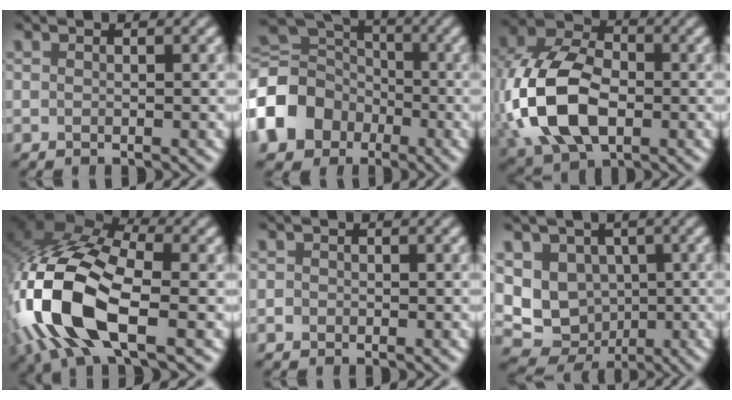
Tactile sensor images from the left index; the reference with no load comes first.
{"total": 12.1, "force": [-4.0, 10.0, 5.5], "torque": [-0.149, -0.015, -0.094]}
{"total": 12.4, "force": [-2.3, 8.2, 9.1], "torque": [-0.219, -0.009, -0.059]}
{"total": 15.0, "force": [-4.4, 7.4, 12.3], "torque": [-0.295, -0.005, -0.086]}
{"total": 0.7, "force": [-0.3, 0.6, 0.1], "torque": [0.002, -0.003, -0.008]}
{"total": 7.4, "force": [0.2, 6.6, 3.4], "torque": [-0.038, -0.015, -0.013]}